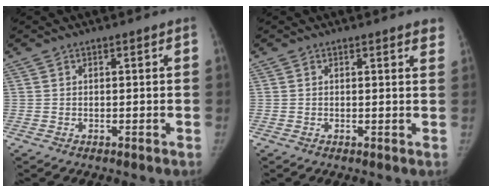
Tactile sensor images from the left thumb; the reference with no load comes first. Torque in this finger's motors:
{"motor_torque": [1.06, 0.03, 0.56, -0.49, 0.05]}